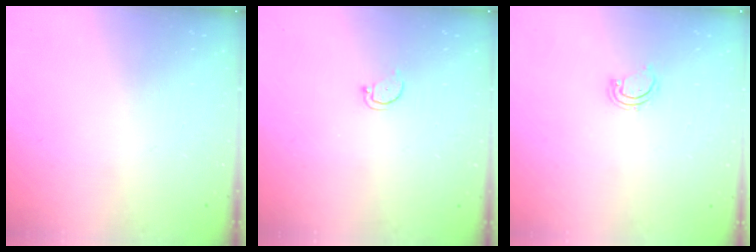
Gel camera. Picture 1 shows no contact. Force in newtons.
{"total": 2.0, "press": 2.0, "slide": 0.2}
{"total": 2.5, "press": 2.5, "slide": 0.3}